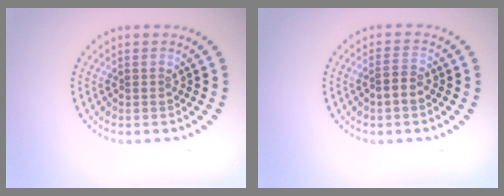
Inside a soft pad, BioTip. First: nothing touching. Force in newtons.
{"total": 1.9, "press": 1.7, "slide": 0.7}